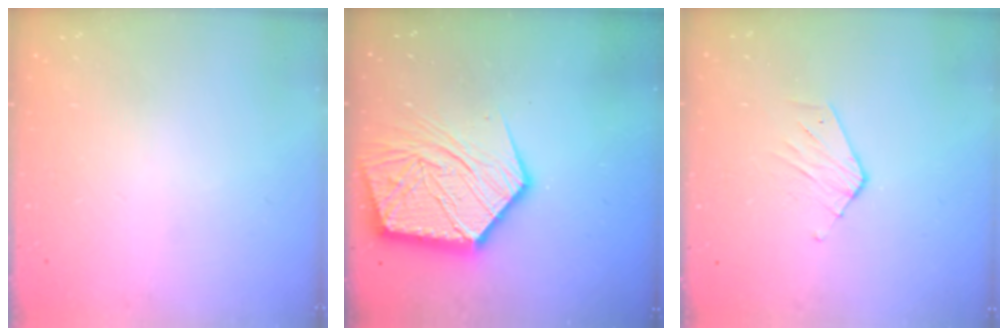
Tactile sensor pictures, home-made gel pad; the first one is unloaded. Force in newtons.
{"total": 22.6, "press": 22.5, "slide": 2.1}
{"total": 3.3, "press": 3.3, "slide": 0.3}